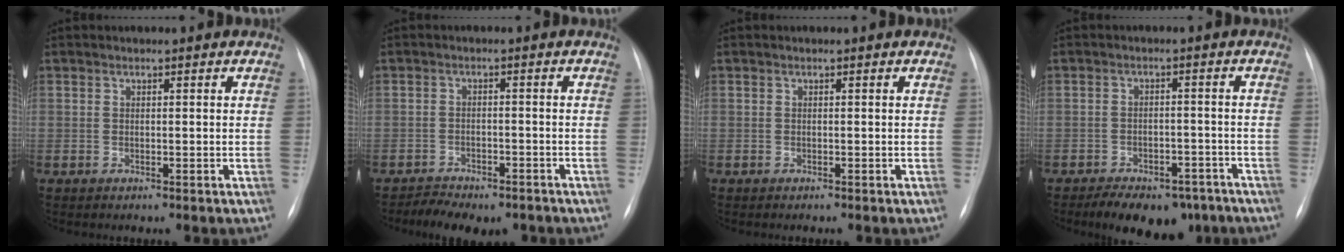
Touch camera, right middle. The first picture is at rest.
{"total": 7.9, "force": [-6.5, 3.4, 3.0], "torque": [-0.038, 0.008, -0.088]}
{"total": 0.0}
{"total": 11.9, "force": [-8.7, 6.1, 5.3], "torque": [-0.075, 0.012, -0.118]}